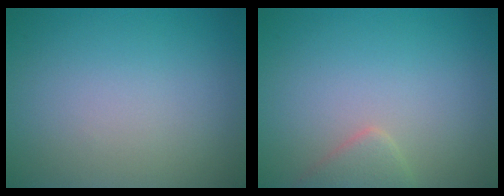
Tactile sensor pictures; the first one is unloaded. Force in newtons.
{"total": 1.9, "press": 1.9, "slide": 0.1}